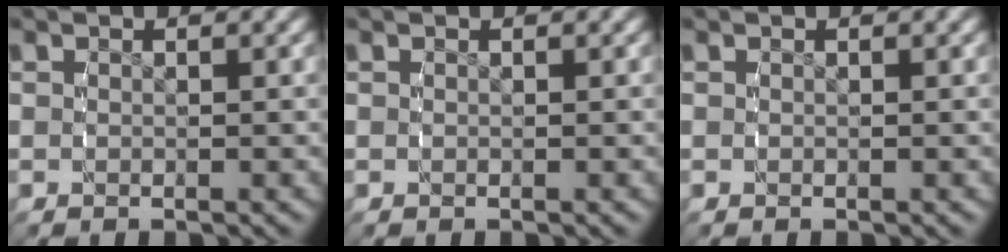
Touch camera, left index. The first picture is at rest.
{"total": 0.0}
{"total": 0.0}